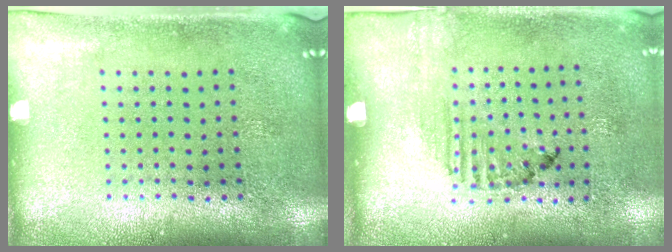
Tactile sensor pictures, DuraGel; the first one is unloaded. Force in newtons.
{"total": 1.5, "press": 1.2, "slide": 1.0}